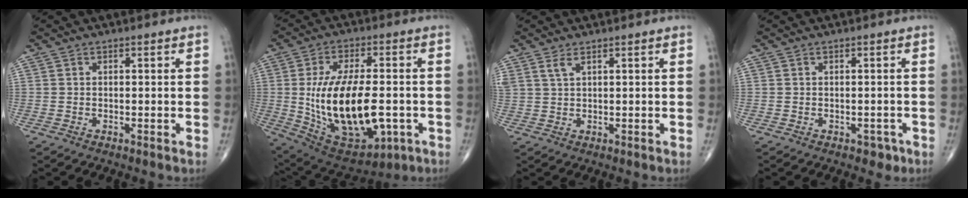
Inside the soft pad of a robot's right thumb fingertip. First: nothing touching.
{"total": 22.6, "force": [-3.2, 11.3, 19.3], "torque": [-0.336, 0.003, -0.021]}
{"total": 2.1, "force": [1.4, 0.6, 1.4], "torque": [-0.034, 0.000, 0.037]}
{"total": 1.8, "force": [-0.9, 1.3, 0.8], "torque": [0.005, 0.004, -0.009]}